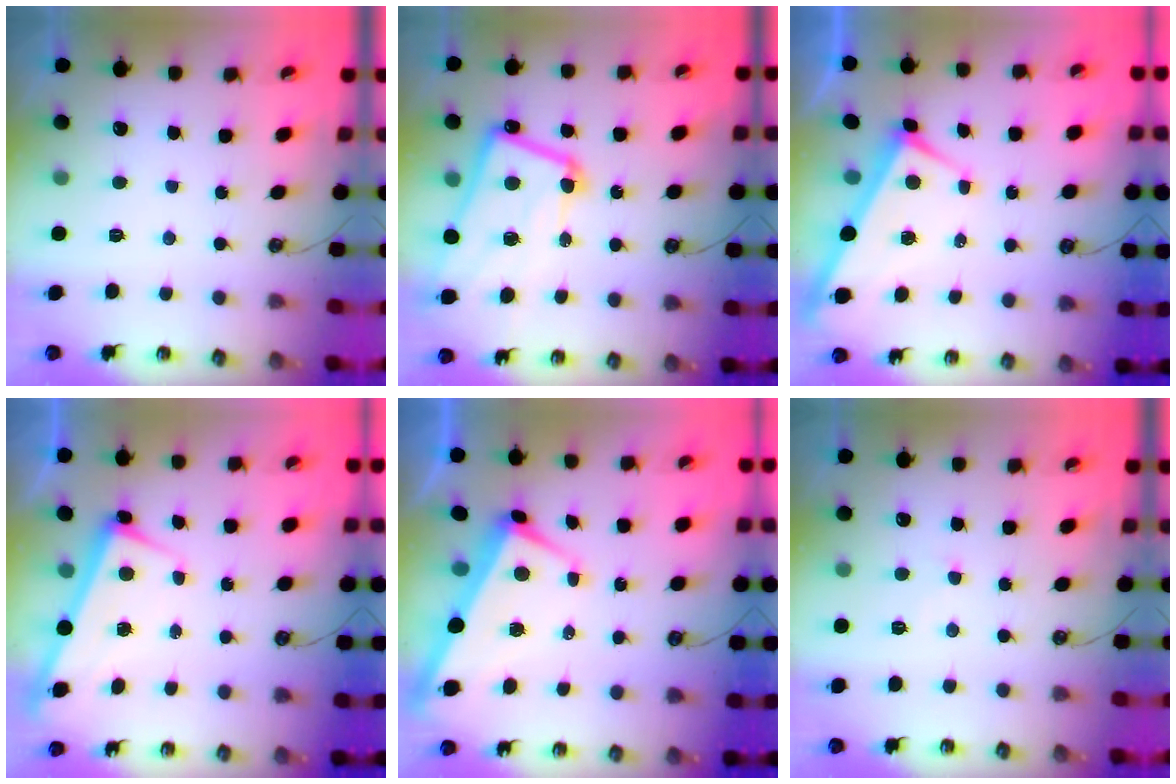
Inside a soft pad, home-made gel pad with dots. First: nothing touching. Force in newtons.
{"total": 16.8, "press": 16.7, "slide": 2.2}
{"total": 3.7, "press": 3.6, "slide": 0.7}
{"total": 2.9, "press": 2.9, "slide": 0.4}
{"total": 1.6, "press": 1.3, "slide": 0.9}
{"total": 0.8, "press": 0.4, "slide": 0.6}